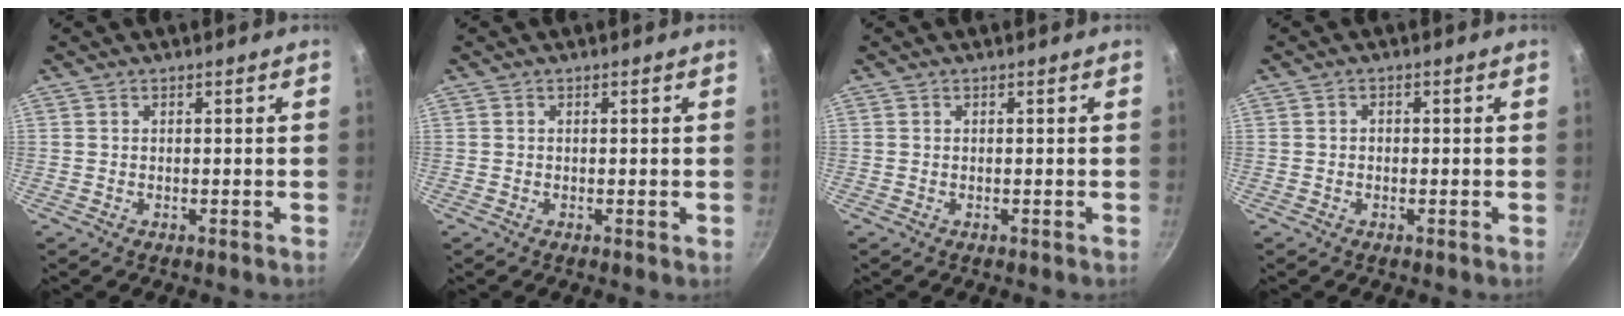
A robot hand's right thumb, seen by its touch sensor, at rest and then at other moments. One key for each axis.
{"total": 0.0}
{"total": 0.0}
{"total": 0.8, "fx": -0.3, "fy": 0.7, "fz": 0.3, "tx": -0.004, "ty": 0.003, "tz": -0.006}